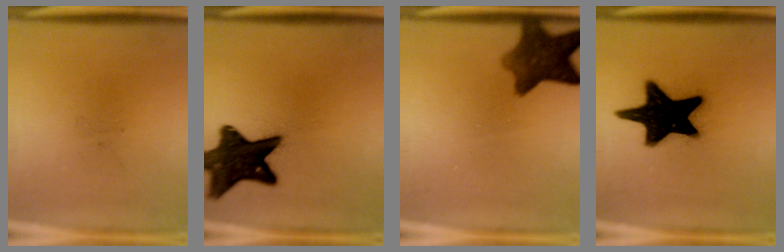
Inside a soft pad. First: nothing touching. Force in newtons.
{"total": 14.2}
{"total": 8.7}
{"total": 19.4}